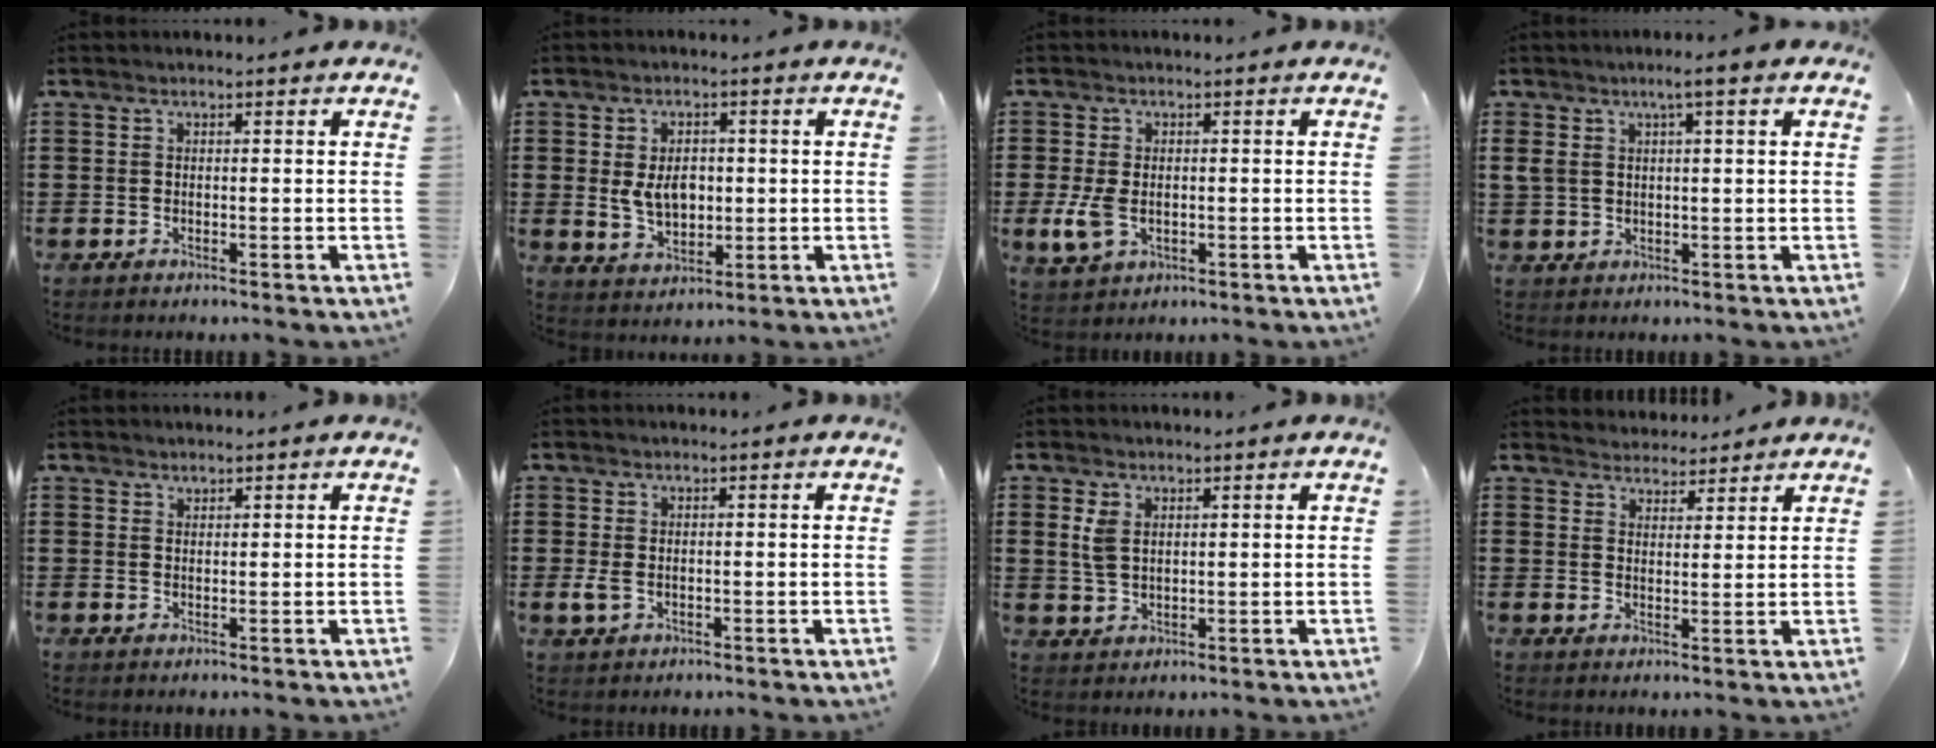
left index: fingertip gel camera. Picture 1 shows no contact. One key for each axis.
{"total": 5.4, "fx": 0.2, "fy": 3.5, "fz": 4.1, "tx": -0.075, "ty": 0.002, "tz": -0.003}
{"total": 4.6, "fx": -0.7, "fy": 2.8, "fz": 3.5, "tx": -0.091, "ty": -0.005, "tz": -0.018}
{"total": 3.3, "fx": 1.2, "fy": 0.8, "fz": 3.0, "tx": -0.061, "ty": 0.003, "tz": 0.019}
{"total": 0.9, "fx": 0.9, "fy": 0.2, "fz": 0.0, "tx": -0.002, "ty": 0.000, "tz": 0.018}
{"total": 1.7, "fx": -0.2, "fy": 1.0, "fz": 1.3, "tx": -0.037, "ty": -0.002, "tz": -0.006}
{"total": 3.4, "fx": 1.3, "fy": 2.2, "fz": 2.2, "tx": -0.059, "ty": 0.007, "tz": 0.020}
{"total": 3.2, "fx": 3.1, "fy": 0.7, "fz": -0.4, "tx": -0.004, "ty": -0.008, "tz": 0.058}